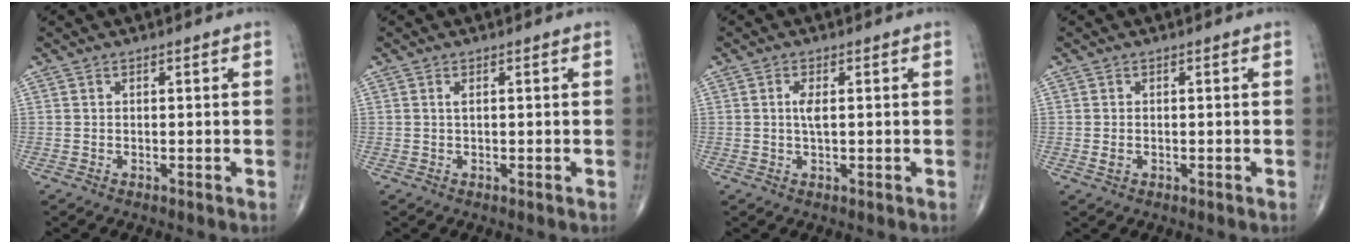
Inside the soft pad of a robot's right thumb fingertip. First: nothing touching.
{"total": 0.7, "force": [0.2, 0.1, 0.6], "torque": [-0.016, -0.002, 0.002]}
{"total": 2.5, "force": [0.3, 0.8, 2.3], "torque": [-0.048, -0.003, 0.004]}
{"total": 1.1, "force": [-0.2, 0.8, 0.8], "torque": [-0.019, 0.001, -0.001]}